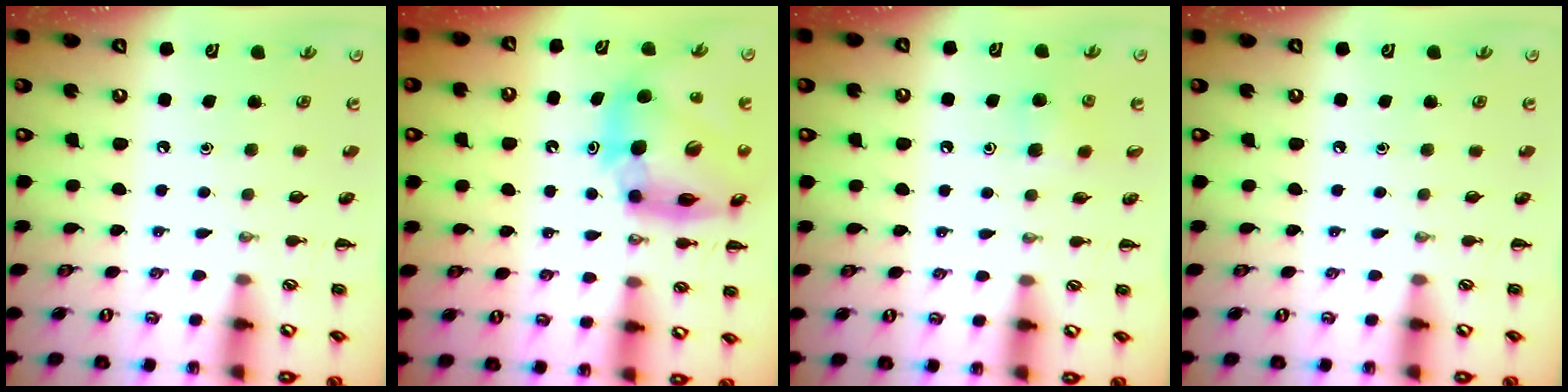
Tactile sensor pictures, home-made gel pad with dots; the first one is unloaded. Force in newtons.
{"total": 15.1, "press": 14.5, "slide": 4.4}
{"total": 4.1, "press": 3.8, "slide": 1.5}
{"total": 0.0}